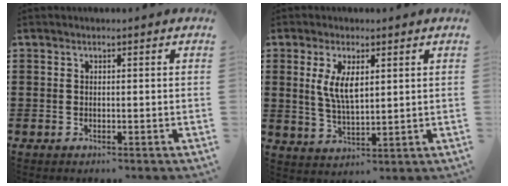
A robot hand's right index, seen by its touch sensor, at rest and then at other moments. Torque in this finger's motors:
{"motor_torque": [0.53, 0.50, 0.69, 0.21]}